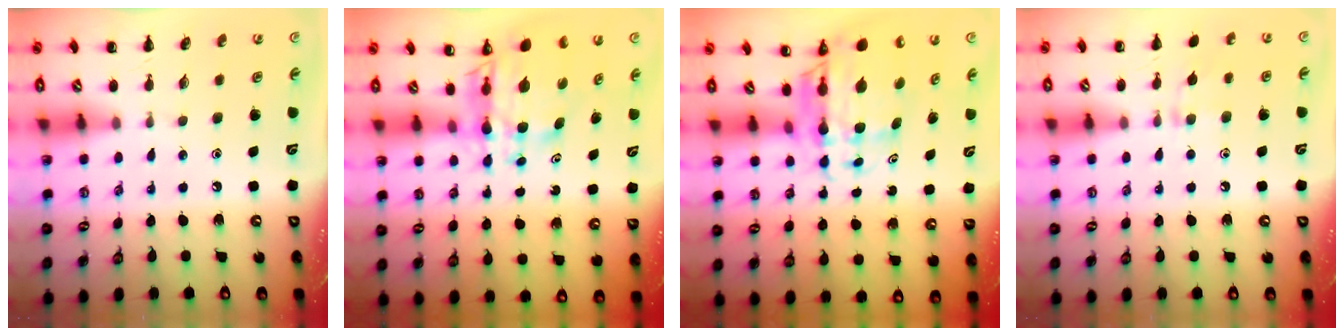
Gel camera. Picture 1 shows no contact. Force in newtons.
{"total": 8.6, "press": 8.0, "slide": 3.2}
{"total": 9.5, "press": 9.1, "slide": 2.8}
{"total": 6.9, "press": 6.5, "slide": 2.3}